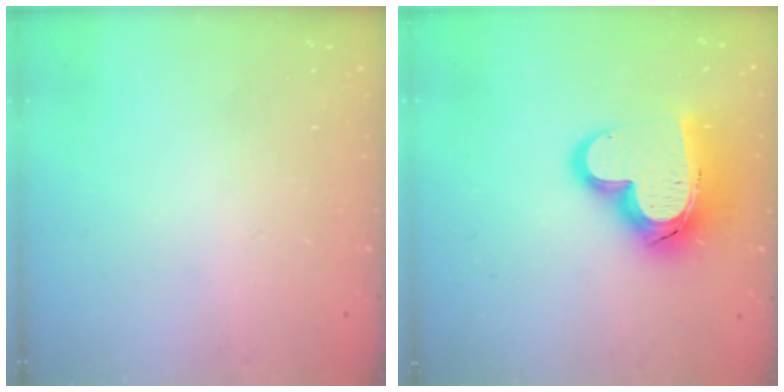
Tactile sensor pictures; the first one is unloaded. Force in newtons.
{"total": 19.3, "press": 19.2, "slide": 1.8}